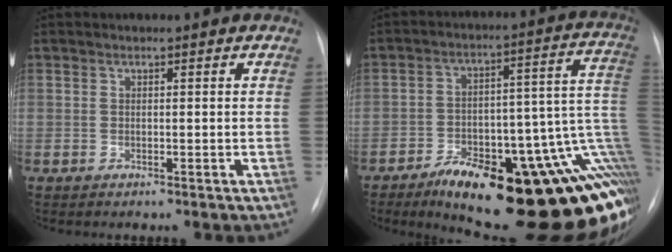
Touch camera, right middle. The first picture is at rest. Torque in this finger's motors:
{"motor_torque": [1.11, -1.03, 1.05, 0.21]}